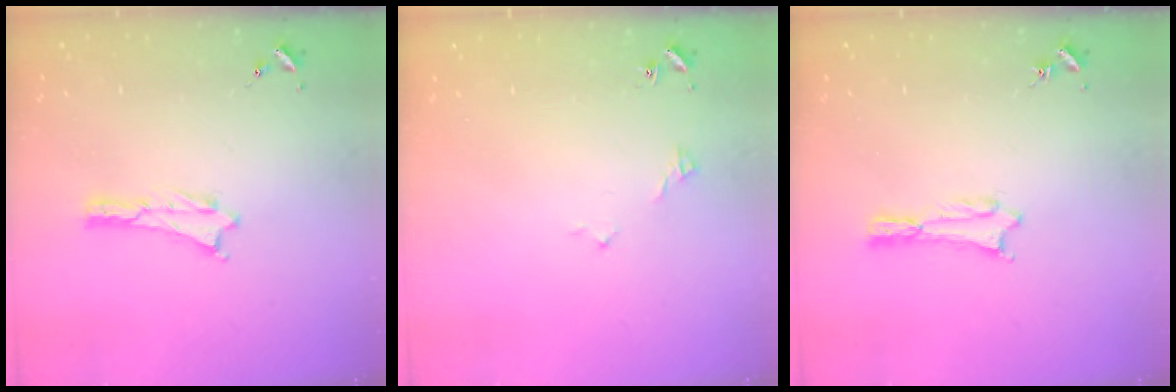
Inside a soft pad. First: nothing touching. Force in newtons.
{"total": 2.9, "press": 2.9, "slide": 0.3}
{"total": 0.7, "press": 0.7, "slide": 0.1}